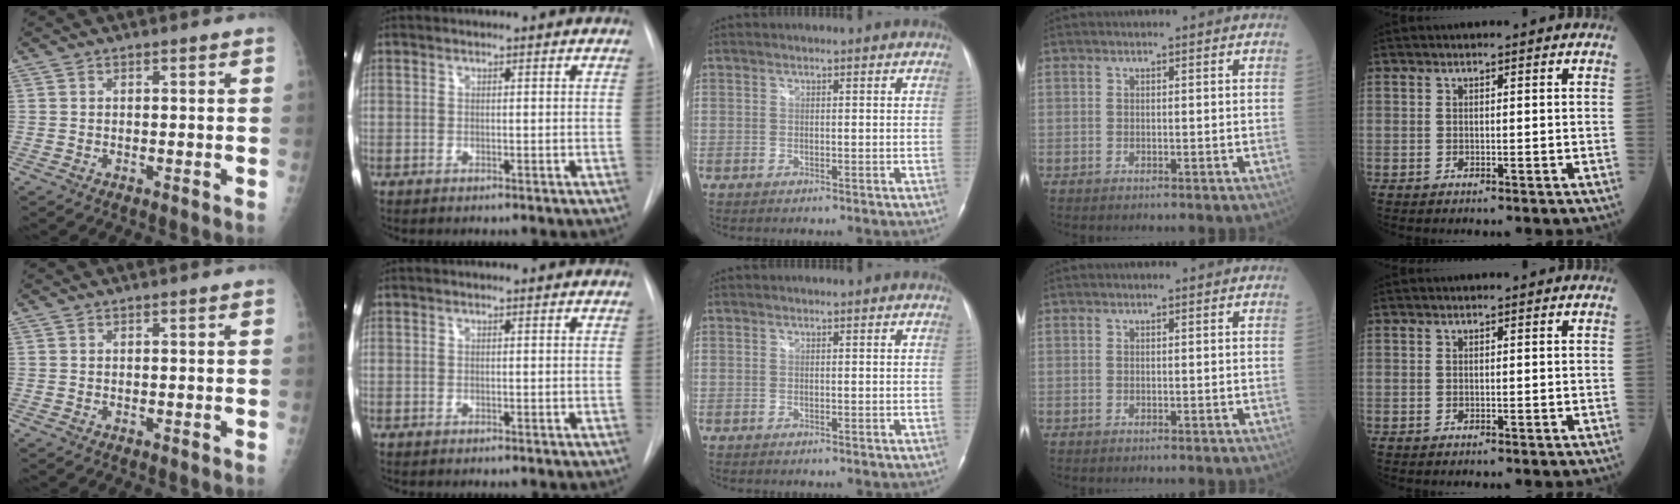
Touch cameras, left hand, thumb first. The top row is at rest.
{}